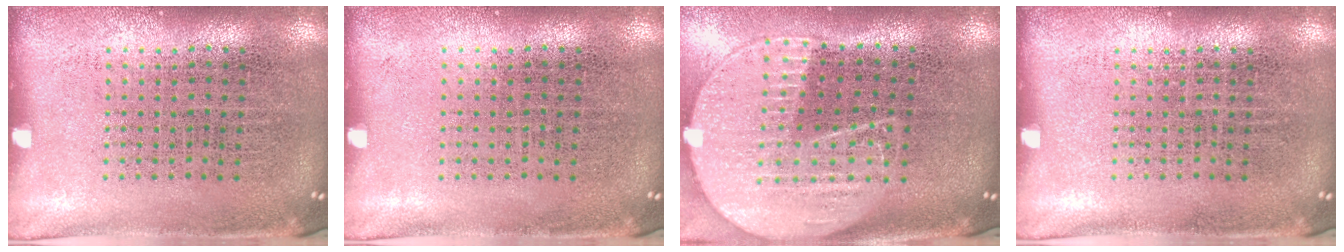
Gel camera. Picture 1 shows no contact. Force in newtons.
{"total": 0.0}
{"total": 2.1, "press": 1.8, "slide": 1.1}
{"total": 0.0}